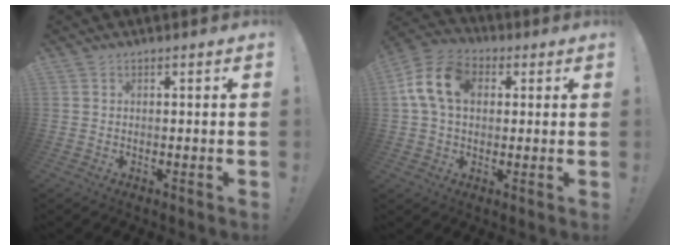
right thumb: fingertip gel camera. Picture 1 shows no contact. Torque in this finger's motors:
{"motor_torque": [0.73, 0.80, 0.85, -0.34, 0.19]}